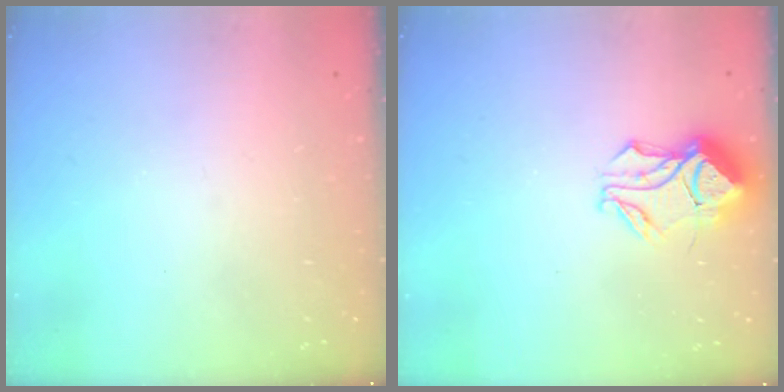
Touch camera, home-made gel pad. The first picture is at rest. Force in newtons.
{"total": 10.0, "press": 10.0, "slide": 0.2}